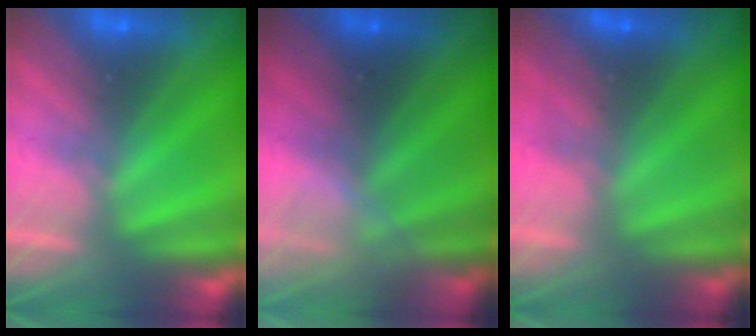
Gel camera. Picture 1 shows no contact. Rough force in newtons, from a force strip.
{"total": 2.5}
{"total": 2.1}